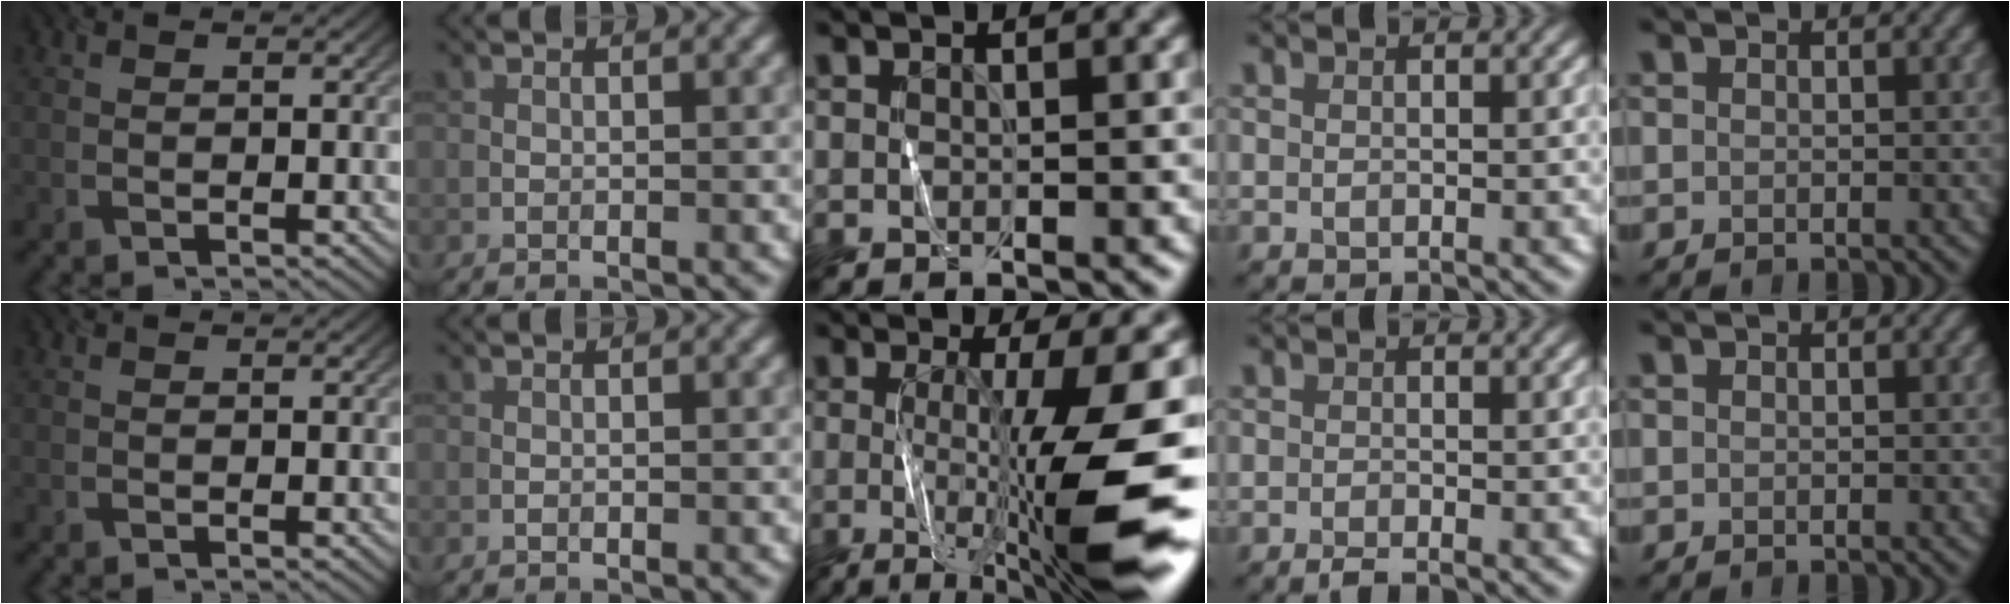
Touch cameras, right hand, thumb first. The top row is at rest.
{"middle": {"total": 11.3, "force": [-1.5, 2.4, 11.0], "torque": [-0.176, -0.024, -0.018]}, "ring": {"total": 1.2, "force": [-0.9, 0.2, 0.8], "torque": [-0.015, -0.001, -0.020]}}